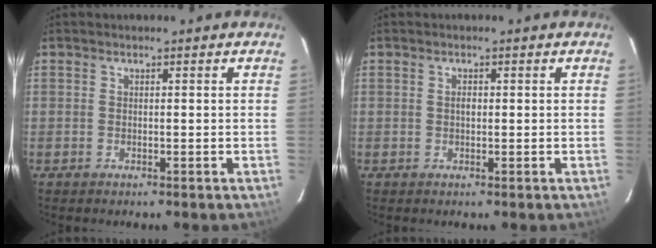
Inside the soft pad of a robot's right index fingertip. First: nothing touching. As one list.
[{"total": 1.1, "force": [0.1, 0.8, 0.7], "torque": [-0.012, 0.005, 0.000]}]